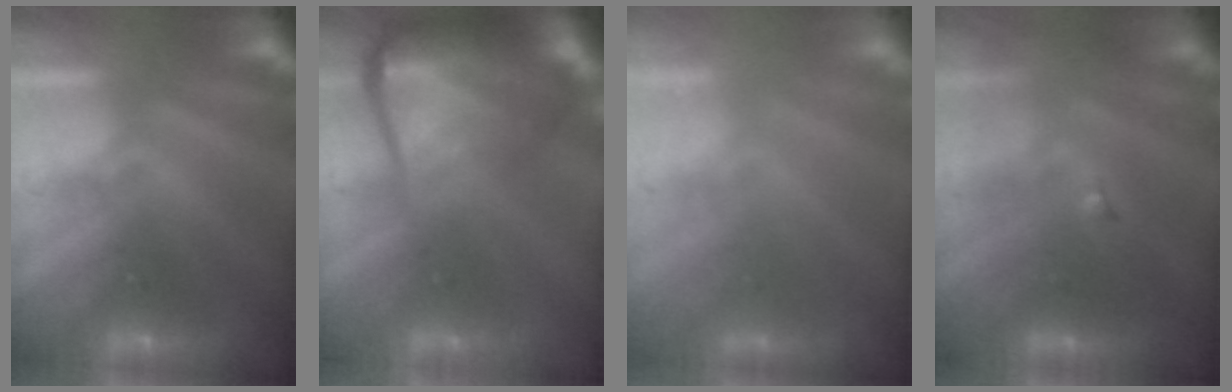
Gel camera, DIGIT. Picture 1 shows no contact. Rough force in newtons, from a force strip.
{"total": 7.5}
{"total": 2.4}
{"total": 4.4}